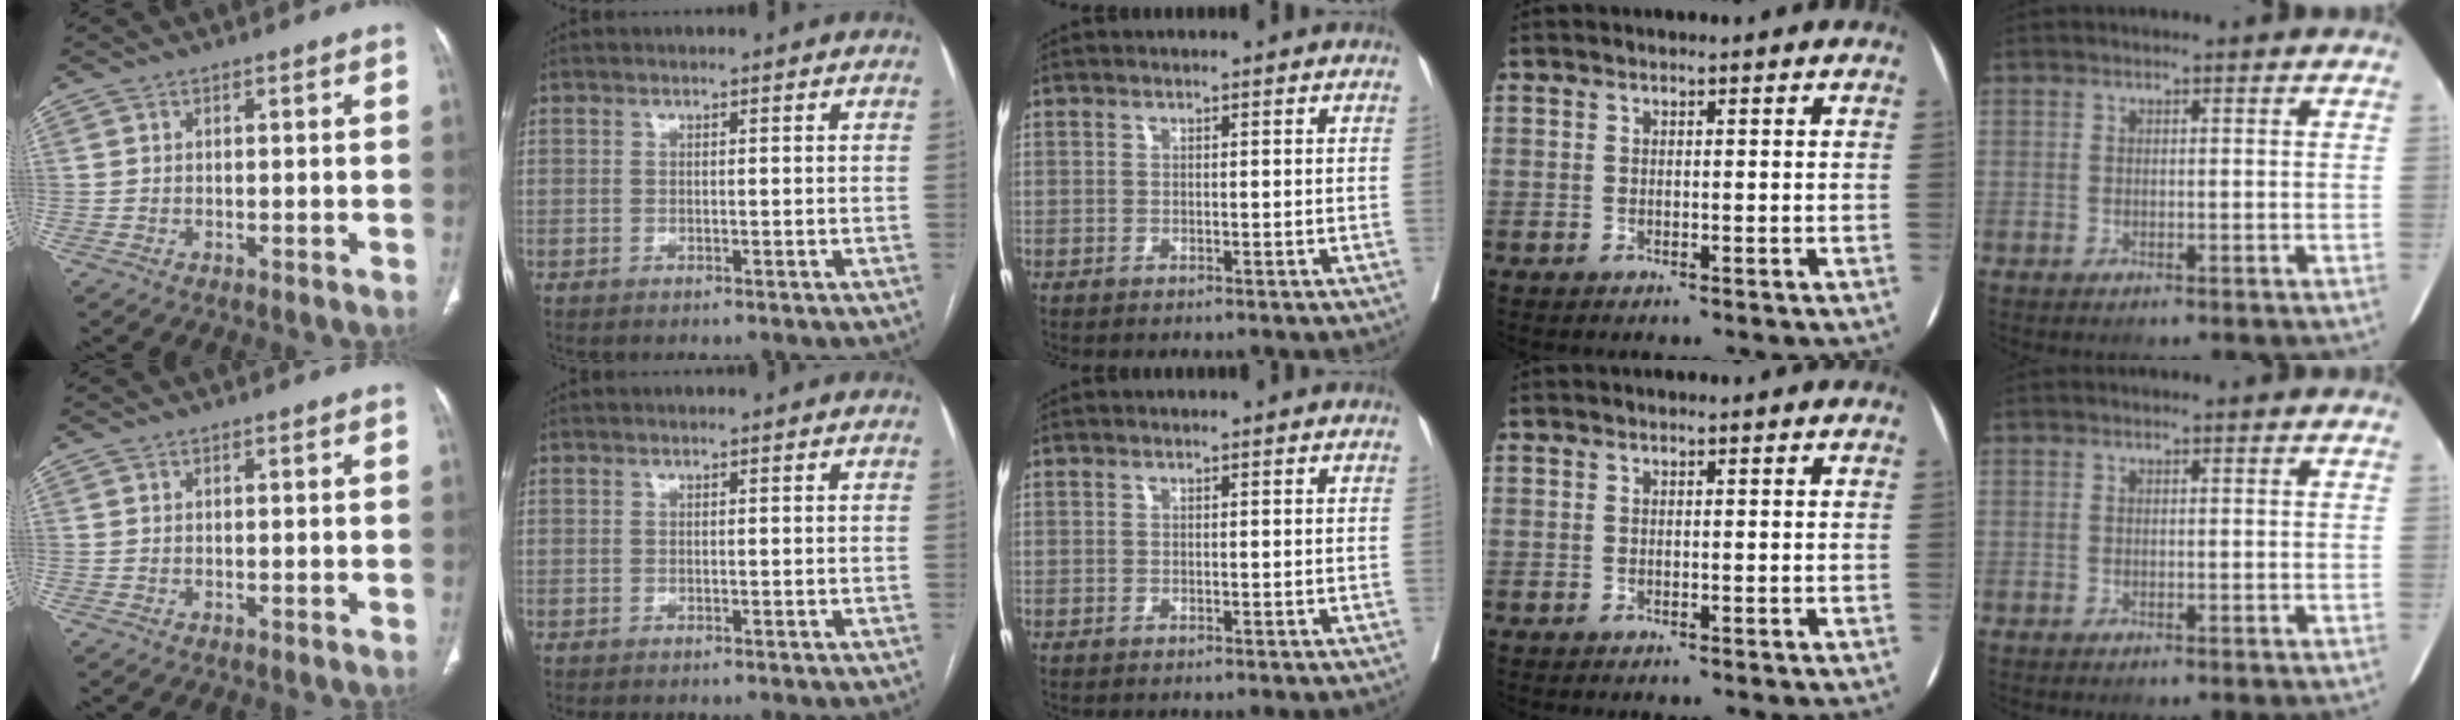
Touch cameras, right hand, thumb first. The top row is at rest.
{}